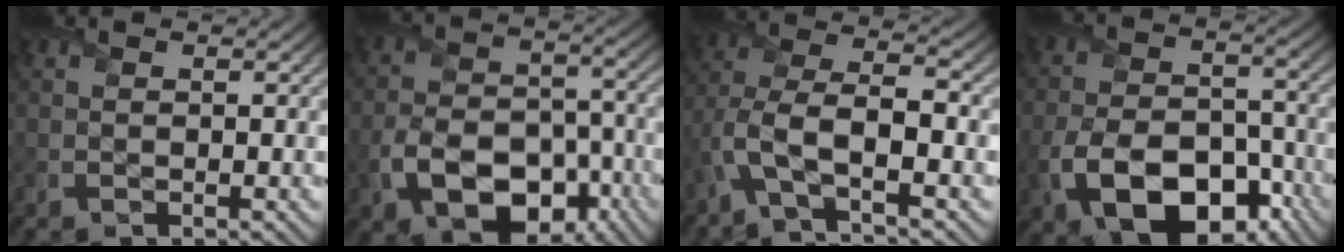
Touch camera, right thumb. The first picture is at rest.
{"total": 12.2, "force": [-5.3, 7.6, 7.9], "torque": [-0.160, -0.022, -0.088]}
{"total": 8.1, "force": [-3.3, 3.0, 6.7], "torque": [-0.154, 0.001, -0.082]}
{"total": 13.6, "force": [-6.2, 8.1, 8.9], "torque": [-0.192, -0.031, -0.103]}